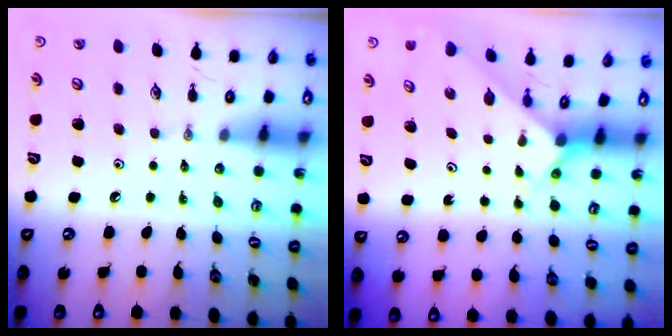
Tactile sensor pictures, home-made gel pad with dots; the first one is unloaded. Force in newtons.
{"total": 1.9, "press": 1.9, "slide": 0.1}